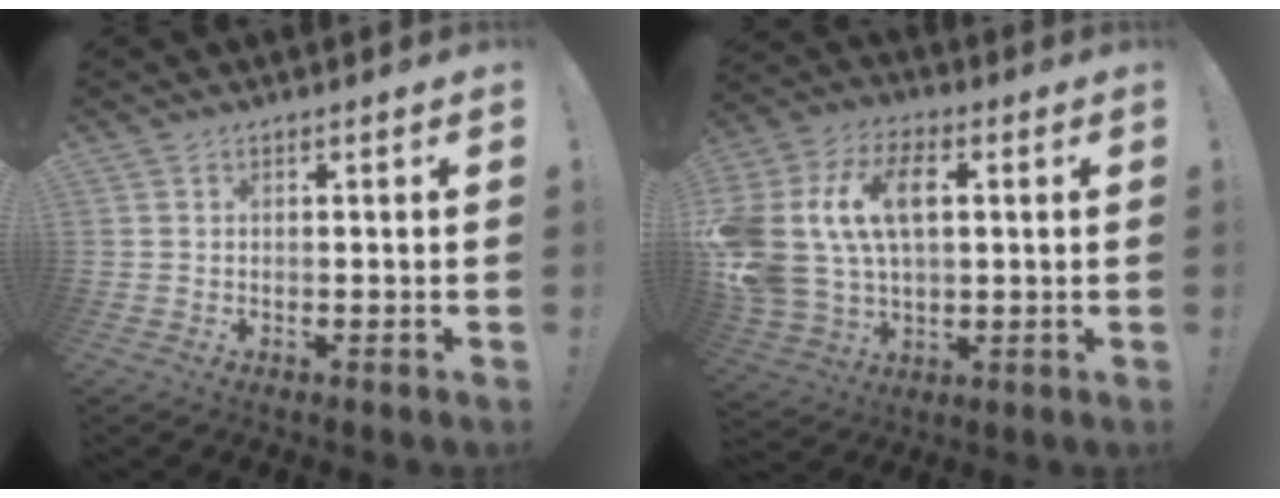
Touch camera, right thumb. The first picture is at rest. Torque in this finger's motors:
{"motor_torque": [1.41, 1.36, 1.88, 0.51, 0.56]}